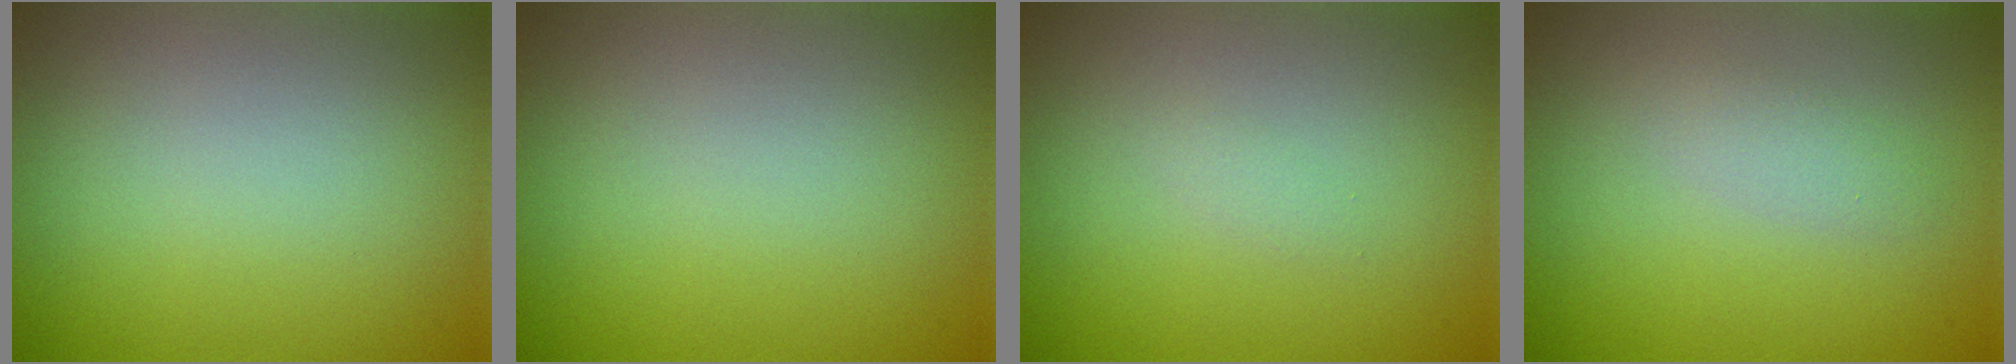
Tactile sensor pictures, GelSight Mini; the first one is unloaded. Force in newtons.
{"total": 0.0}
{"total": 0.7, "press": 0.6, "slide": 0.1}
{"total": 1.4, "press": 1.4, "slide": 0.1}